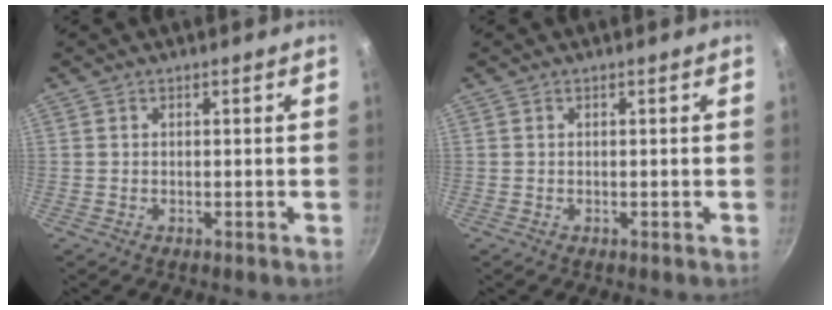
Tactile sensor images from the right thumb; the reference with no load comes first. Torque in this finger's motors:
{"motor_torque": [0.00, 0.00, 0.04, 0.04, 0.00]}